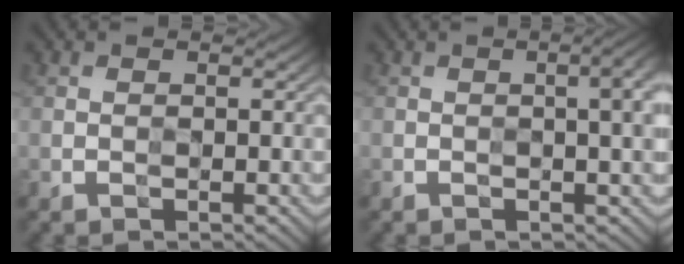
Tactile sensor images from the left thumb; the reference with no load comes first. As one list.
[{"total": 4.7, "force": [0.4, 1.3, 4.5], "torque": [-0.056, 0.006, 0.005]}]